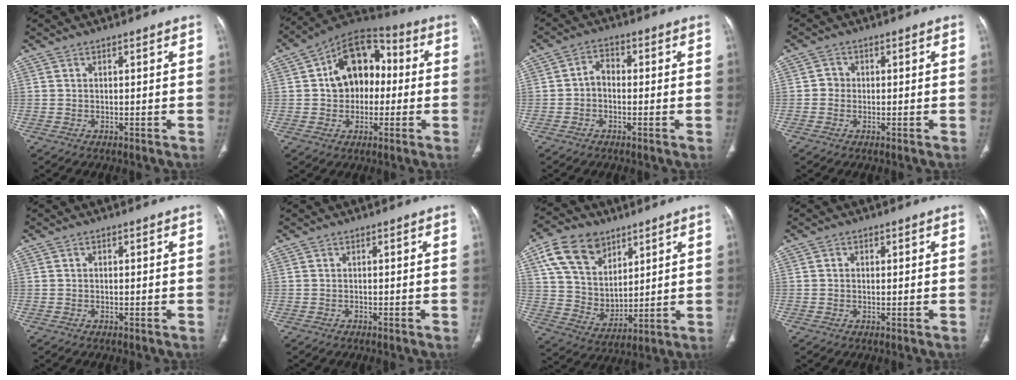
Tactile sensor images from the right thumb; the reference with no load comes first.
{"total": 14.9, "force": [1.0, 10.8, 10.3], "torque": [-0.111, 0.038, 0.003]}
{"total": 3.5, "force": [-0.6, 2.6, 2.3], "torque": [-0.026, 0.018, -0.021]}
{"total": 1.8, "force": [-0.3, 1.7, 0.5], "torque": [0.005, 0.008, -0.011]}
{"total": 0.5, "force": [0.0, 0.5, 0.3], "torque": [0.002, 0.002, -0.004]}
{"total": 0.0}
{"total": 15.2, "force": [7.7, 10.6, 7.7], "torque": [-0.115, -0.030, 0.155]}
{"total": 1.0, "force": [0.2, 0.9, 0.4], "torque": [-0.002, 0.002, 0.000]}